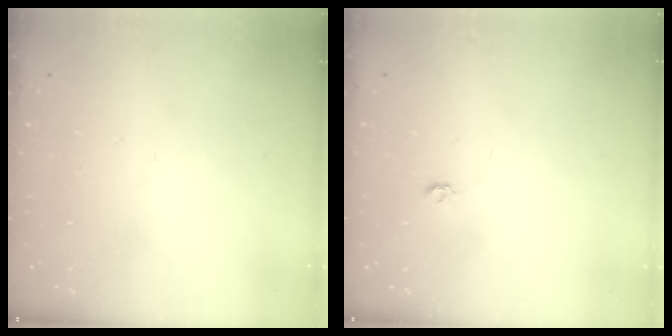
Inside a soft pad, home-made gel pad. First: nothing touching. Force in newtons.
{"total": 4.0, "press": 4.0, "slide": 0.4}